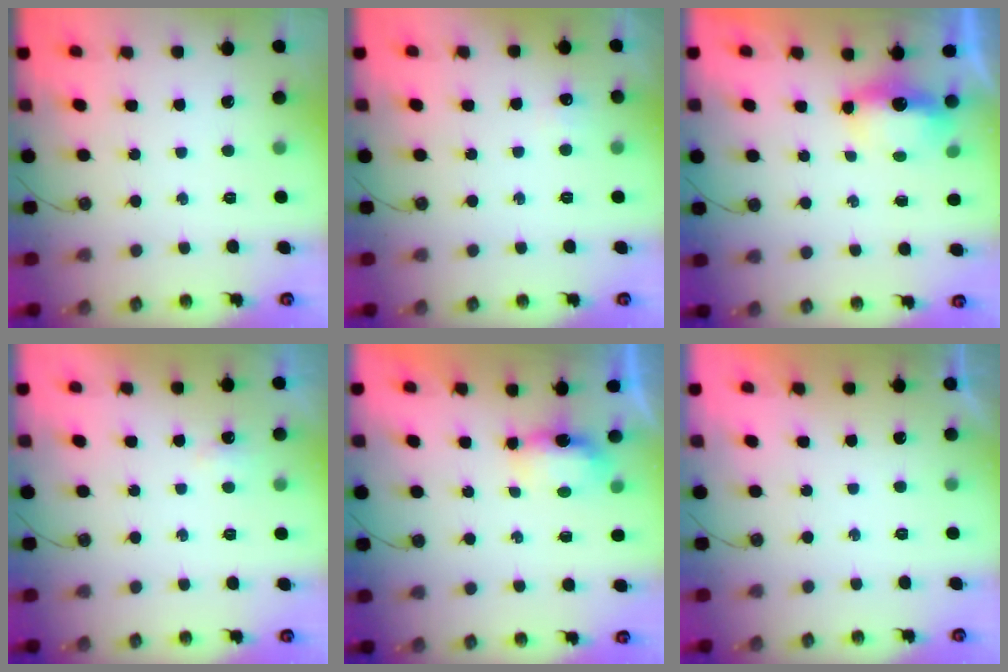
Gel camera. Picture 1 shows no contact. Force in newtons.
{"total": 4.9, "press": 4.8, "slide": 0.6}
{"total": 10.4, "press": 7.4, "slide": 7.4}
{"total": 5.0, "press": 2.9, "slide": 4.1}
{"total": 5.4, "press": 5.2, "slide": 1.4}
{"total": 0.0}